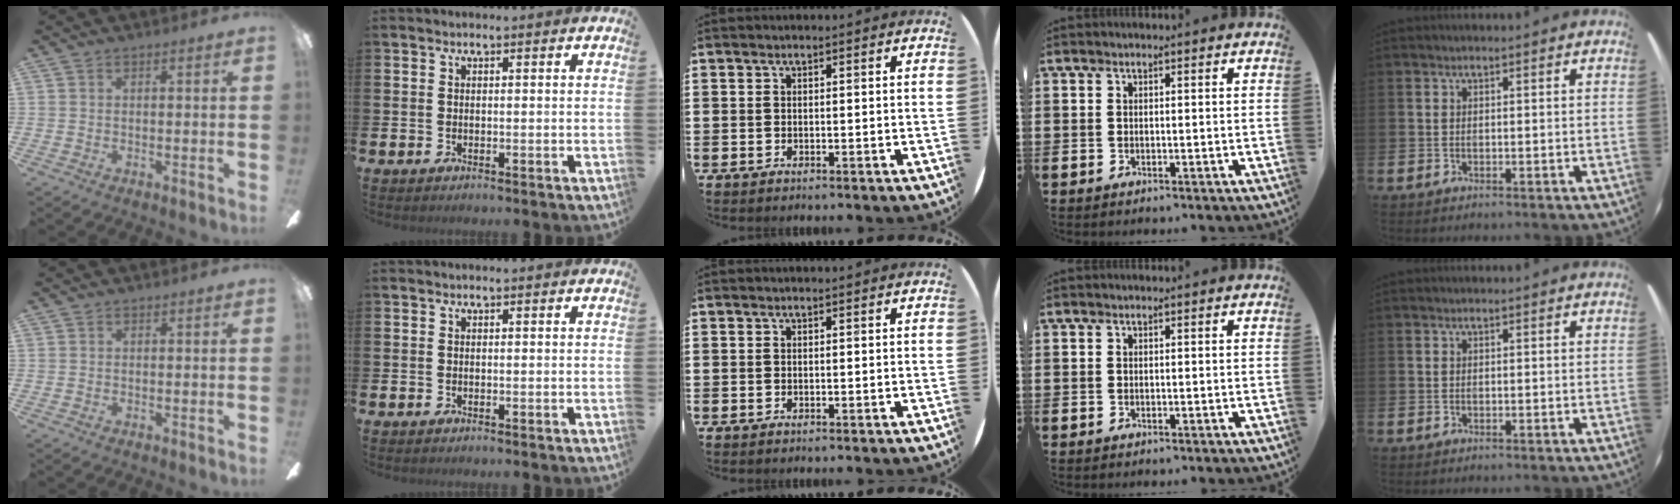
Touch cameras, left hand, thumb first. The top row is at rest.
{}